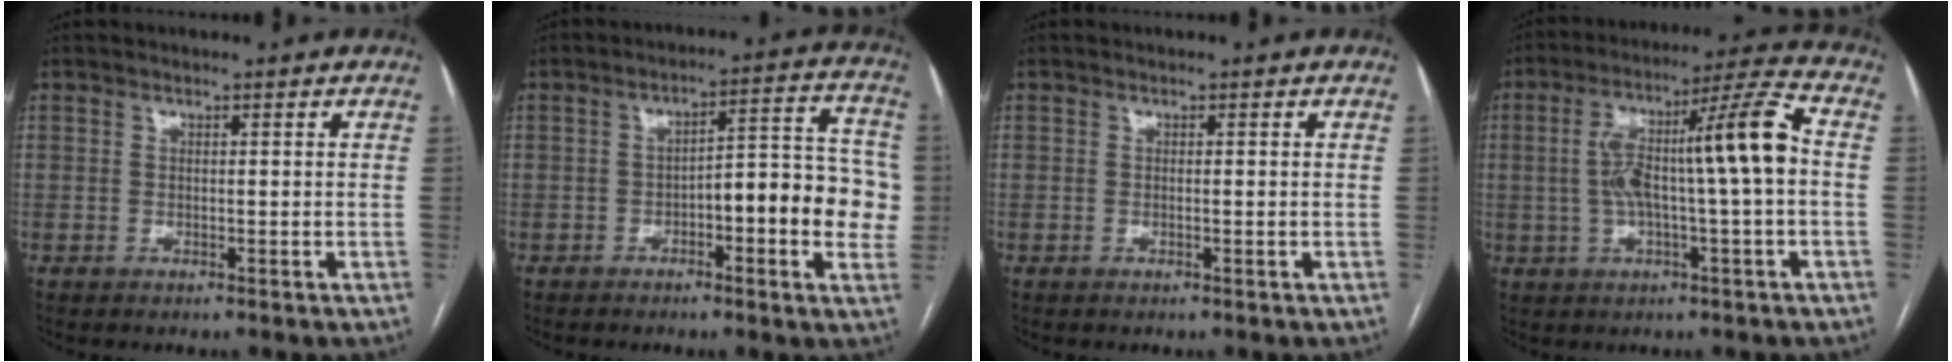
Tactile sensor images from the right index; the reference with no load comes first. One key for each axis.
{"total": 11.5, "fx": -2.2, "fy": 3.0, "fz": 10.8, "tx": -0.129, "ty": 0.036, "tz": -0.028}
{"total": 0.6, "fx": -0.1, "fy": -0.1, "fz": 0.6, "tx": -0.010, "ty": 0.000, "tz": -0.002}
{"total": 13.5, "fx": 0.2, "fy": 0.8, "fz": 13.4, "tx": -0.229, "ty": 0.036, "tz": 0.001}